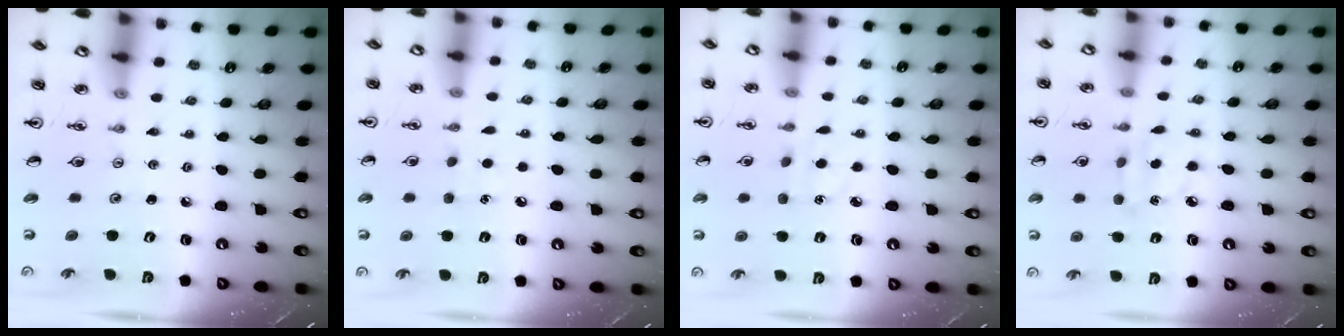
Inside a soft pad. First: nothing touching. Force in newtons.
{"total": 5.5, "press": 5.4, "slide": 0.5}
{"total": 3.5, "press": 3.5, "slide": 0.4}
{"total": 2.8, "press": 2.8, "slide": 0.4}